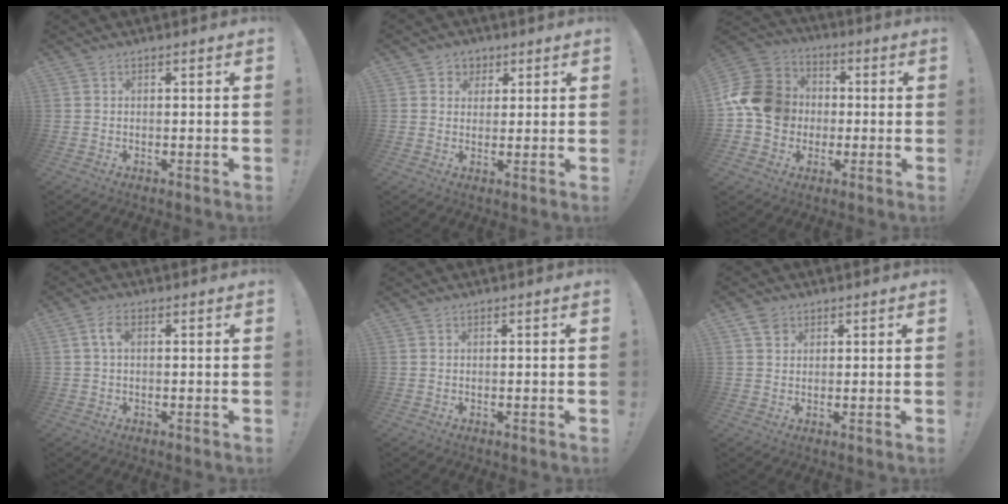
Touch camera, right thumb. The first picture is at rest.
{"total": 4.2, "force": [1.5, 3.9, 0.5], "torque": [0.010, -0.014, 0.024]}
{"total": 15.8, "force": [-0.9, 13.8, 7.6], "torque": [-0.120, 0.018, -0.009]}
{"total": 3.9, "force": [0.8, 2.0, 3.2], "torque": [-0.063, 0.008, 0.014]}
{"total": 0.0}
{"total": 3.5, "force": [2.0, 2.6, 1.2], "torque": [-0.024, -0.001, 0.039]}